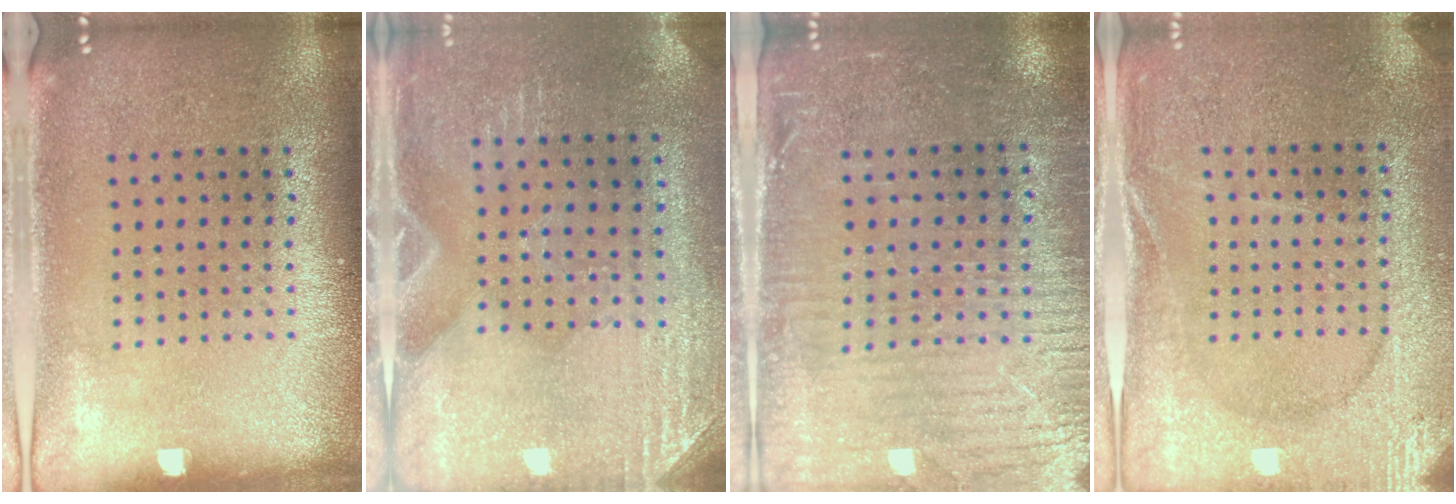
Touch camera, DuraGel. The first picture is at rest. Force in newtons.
{"total": 2.8, "press": 2.6, "slide": 1.0}
{"total": 3.5, "press": 2.9, "slide": 1.8}
{"total": 2.7, "press": 2.7, "slide": 0.3}